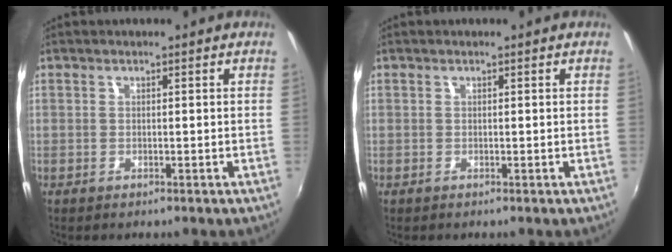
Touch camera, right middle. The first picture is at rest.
{"total": 0.0}